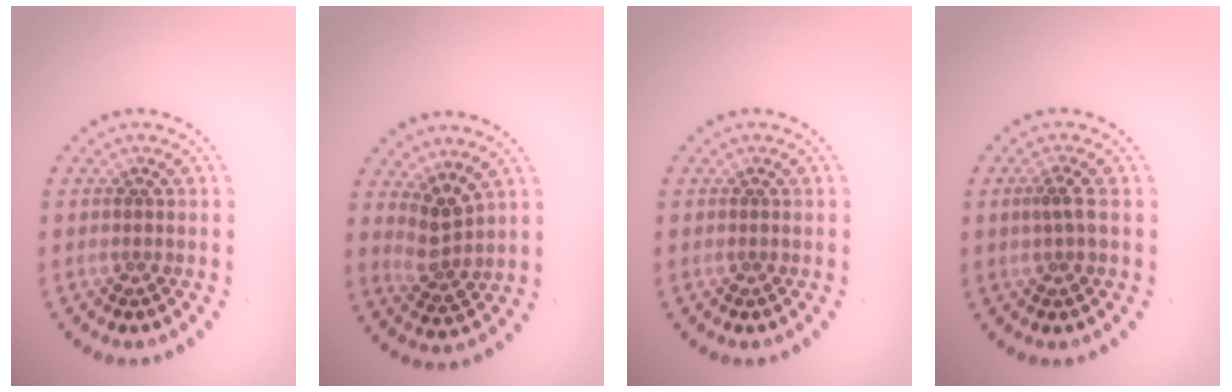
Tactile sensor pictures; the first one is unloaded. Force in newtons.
{"total": 2.5, "press": 2.0, "slide": 1.6}
{"total": 0.0}
{"total": 1.3, "press": 1.2, "slide": 0.6}